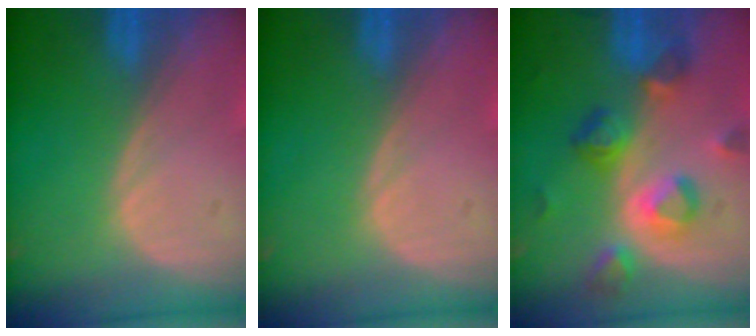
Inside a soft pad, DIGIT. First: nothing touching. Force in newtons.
{"total": 0.0}
{"total": 7.9, "press": 7.6, "slide": 2.0}